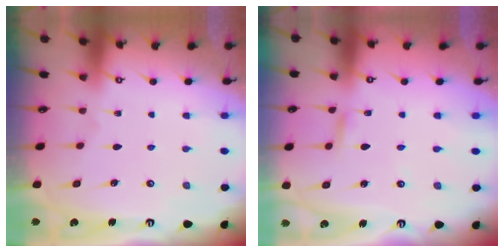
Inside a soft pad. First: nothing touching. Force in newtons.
{"total": 2.4, "press": 2.4, "slide": 0.1}